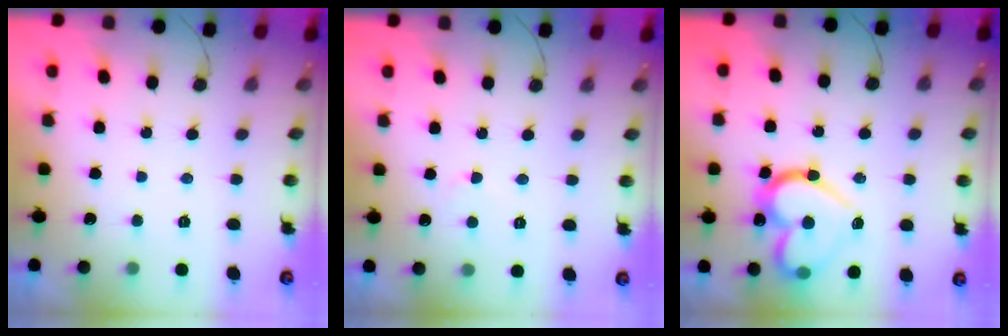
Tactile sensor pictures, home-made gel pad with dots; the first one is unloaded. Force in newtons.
{"total": 2.9, "press": 2.9, "slide": 0.3}
{"total": 17.8, "press": 17.7, "slide": 1.9}